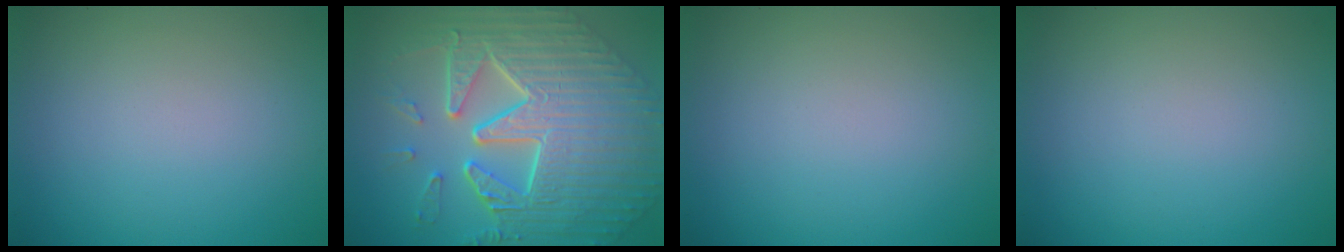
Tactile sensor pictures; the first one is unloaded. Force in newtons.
{"total": 11.0, "press": 7.4, "slide": 8.1}
{"total": 0.0}
{"total": 0.0}